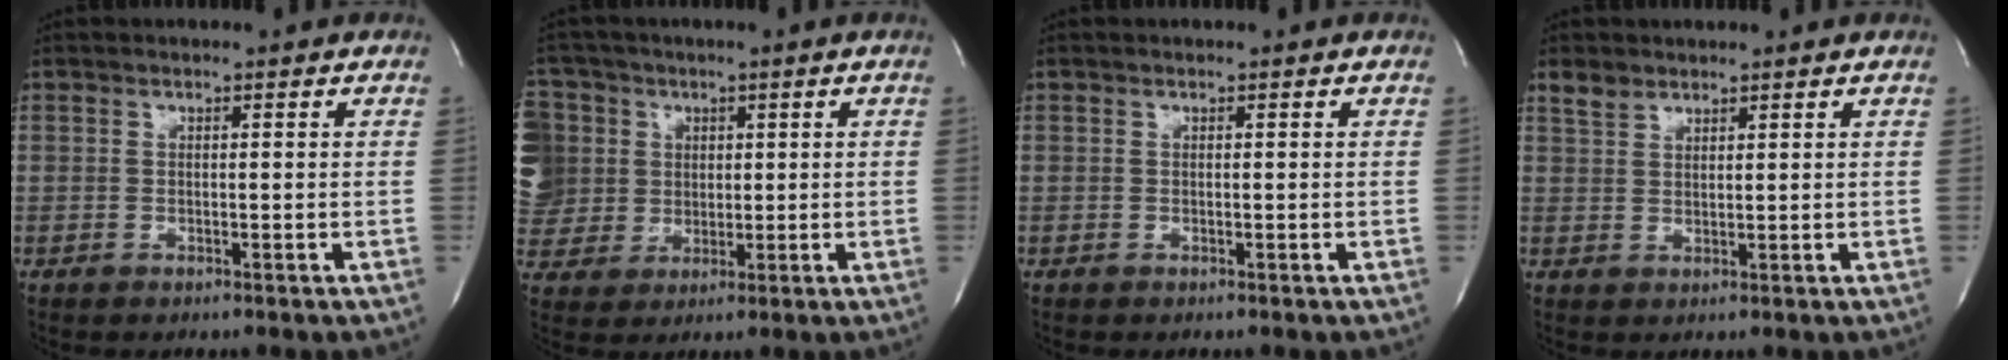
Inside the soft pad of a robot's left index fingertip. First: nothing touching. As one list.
[{"total": 19.8, "force": [4.4, 18.4, 5.7], "torque": [-0.227, 0.071, 0.105]}, {"total": 0.0}, {"total": 2.6, "force": [2.2, 1.3, 0.4], "torque": [-0.012, 0.011, 0.044]}]